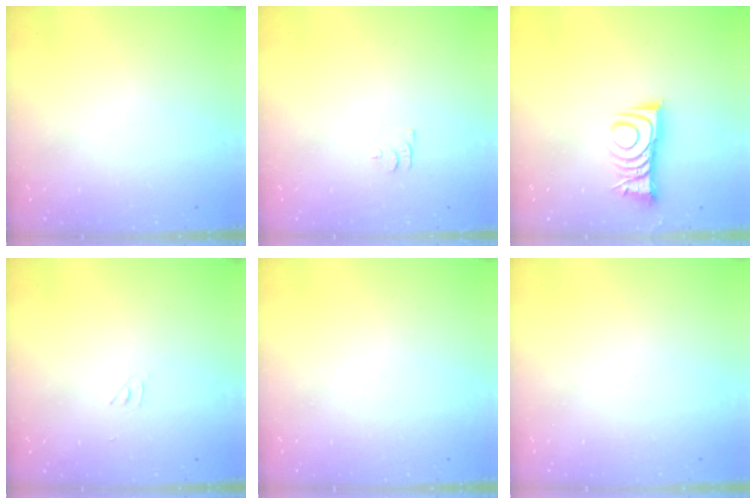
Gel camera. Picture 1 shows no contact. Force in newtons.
{"total": 5.2, "press": 5.1, "slide": 0.6}
{"total": 8.8, "press": 8.8, "slide": 0.1}
{"total": 2.8, "press": 2.8, "slide": 0.4}
{"total": 0.0}
{"total": 1.5, "press": 1.5, "slide": 0.1}